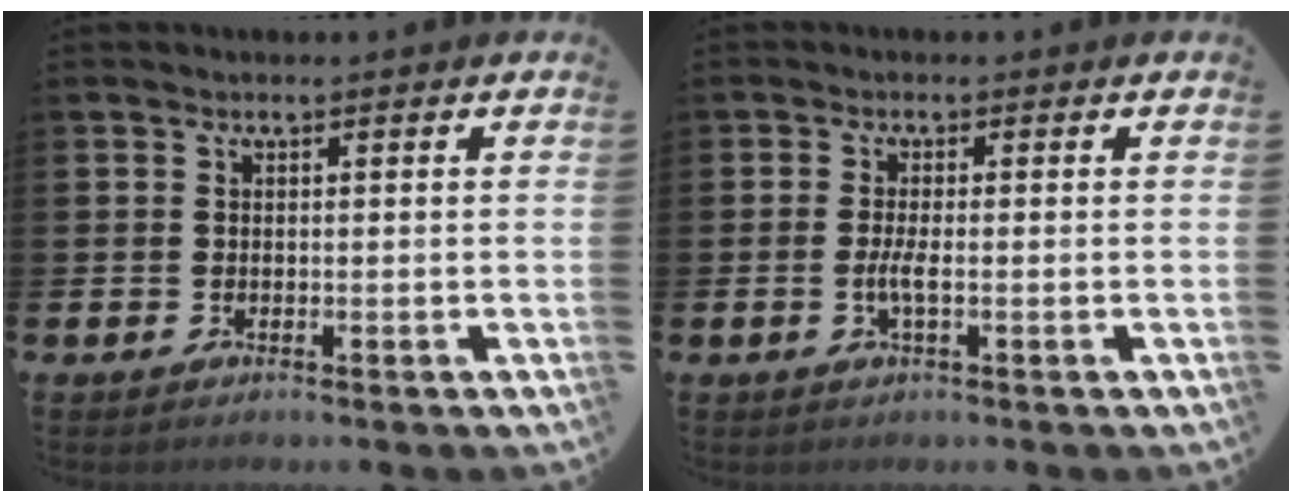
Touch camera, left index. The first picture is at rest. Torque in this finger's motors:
{"motor_torque": [0.12, 0.05, 0.06, 0.01]}